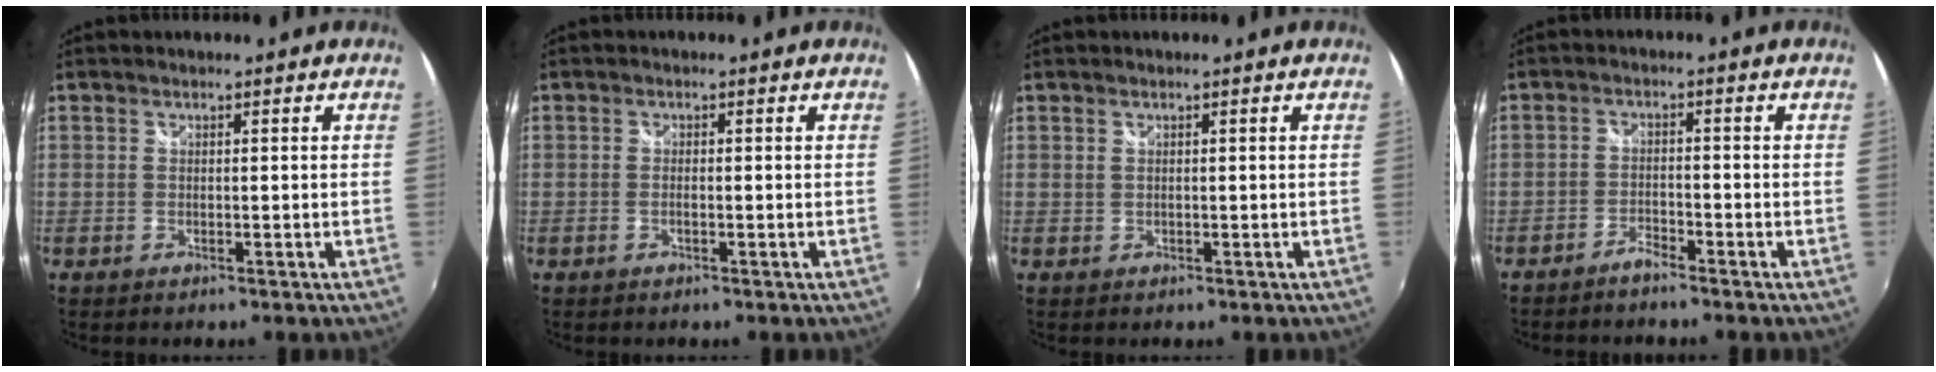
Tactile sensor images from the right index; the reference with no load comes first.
{"total": 0.9, "force": [-0.3, 0.2, 0.8], "torque": [-0.018, 0.001, -0.007]}
{"total": 0.0}
{"total": 2.4, "force": [-2.3, 0.4, 0.7], "torque": [-0.027, 0.000, -0.044]}